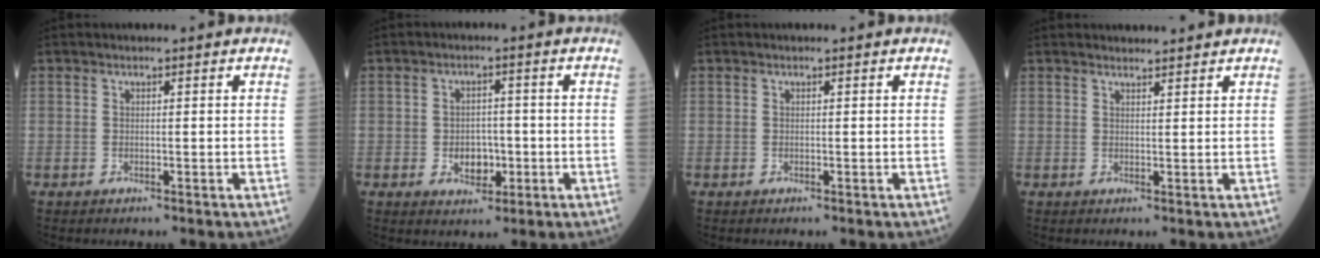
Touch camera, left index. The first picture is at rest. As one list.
[{"total": 4.0, "force": [-1.1, 2.9, 2.6], "torque": [-0.039, 0.006, -0.012]}, {"total": 0.0}, {"total": 3.0, "force": [3.0, 0.3, 0.3], "torque": [-0.009, 0.011, 0.040]}]